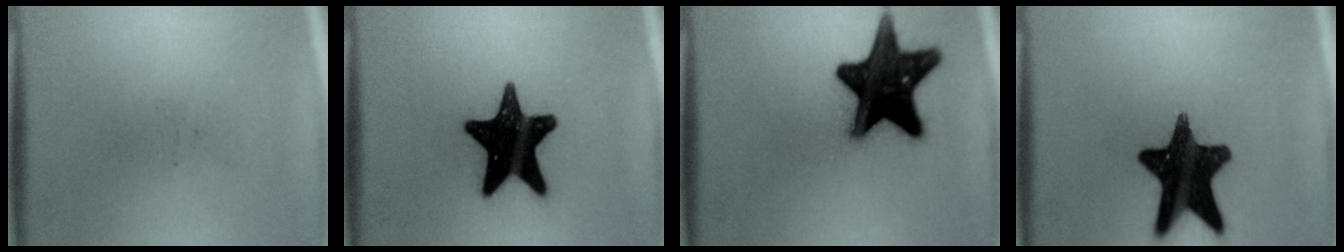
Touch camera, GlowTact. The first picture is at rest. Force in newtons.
{"total": 18.9}
{"total": 18.8}
{"total": 16.7}